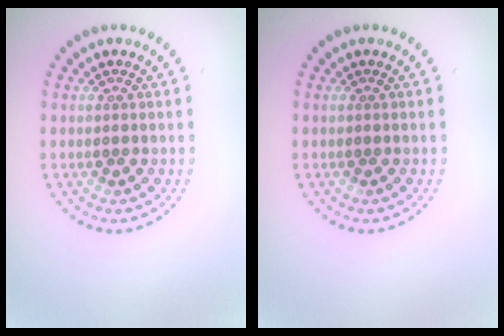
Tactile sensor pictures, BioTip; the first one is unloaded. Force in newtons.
{"total": 0.0}